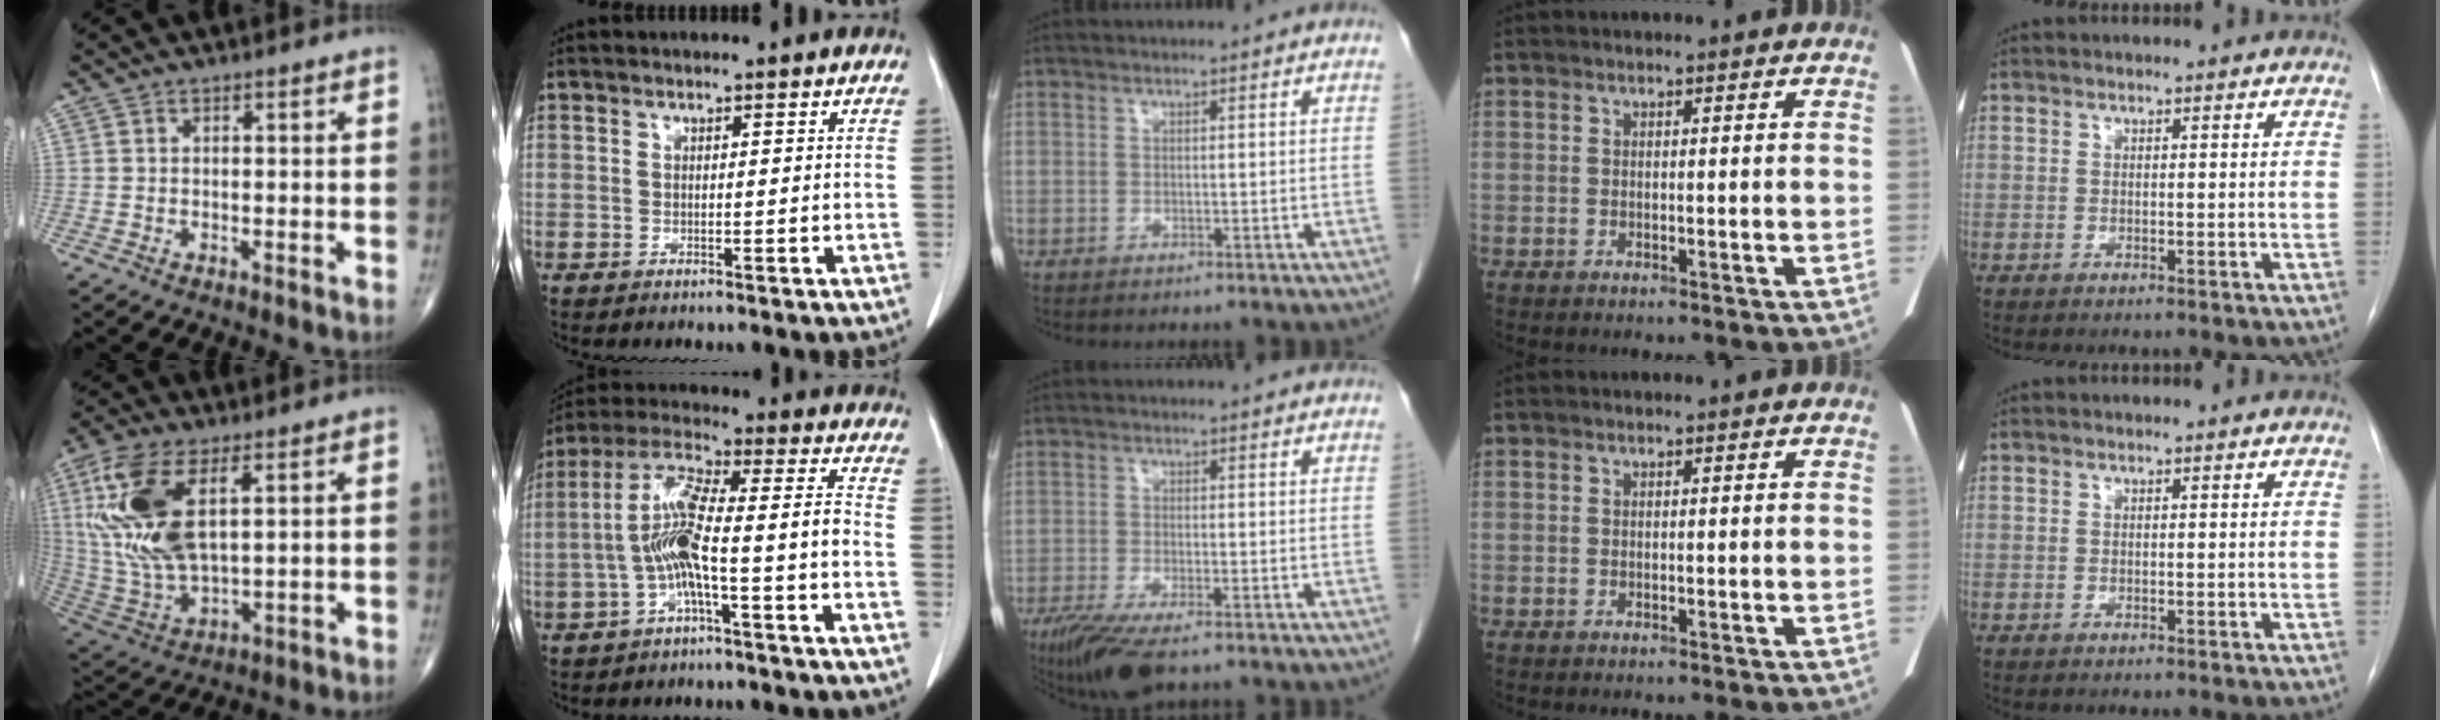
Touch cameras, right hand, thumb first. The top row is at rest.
{"thumb": {"total": 18.9, "force": [5.1, 8.6, 16.1], "torque": [-0.355, -0.016, 0.103]}, "index": {"total": 10.4, "force": [-3.1, 0.6, 9.9], "torque": [-0.197, 0.036, -0.057]}, "middle": {"total": 8.1, "force": [-5.7, 1.9, 5.5], "torque": [-0.094, -0.019, -0.093]}}